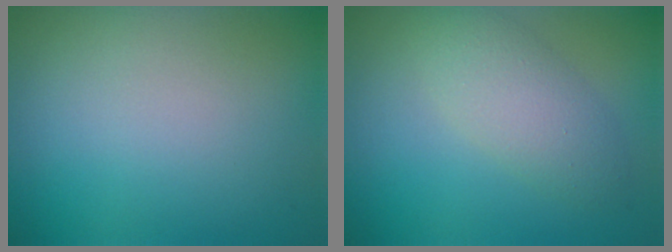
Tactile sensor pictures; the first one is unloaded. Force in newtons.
{"total": 3.5, "press": 3.5, "slide": 0.2}